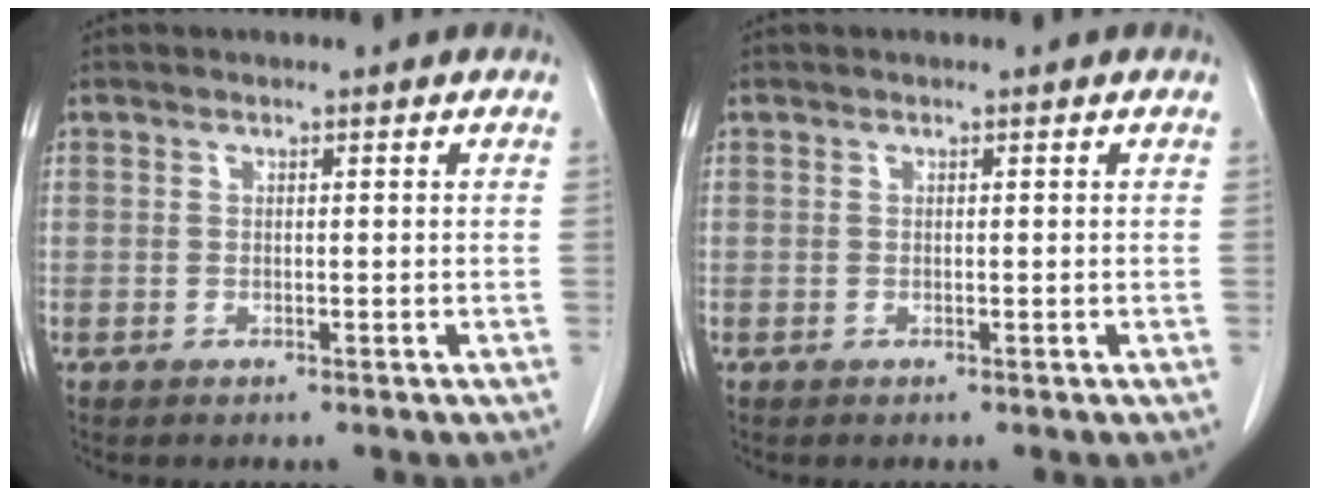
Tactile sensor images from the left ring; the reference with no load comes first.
{"total": 0.0}